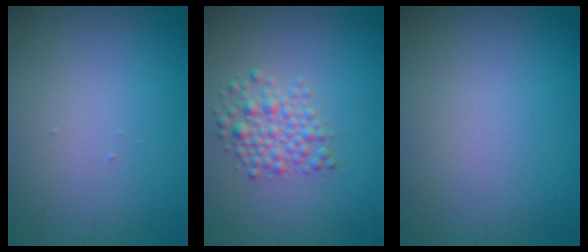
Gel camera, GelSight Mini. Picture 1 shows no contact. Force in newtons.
{"total": 3.0, "press": 3.0, "slide": 0.2}
{"total": 0.0}